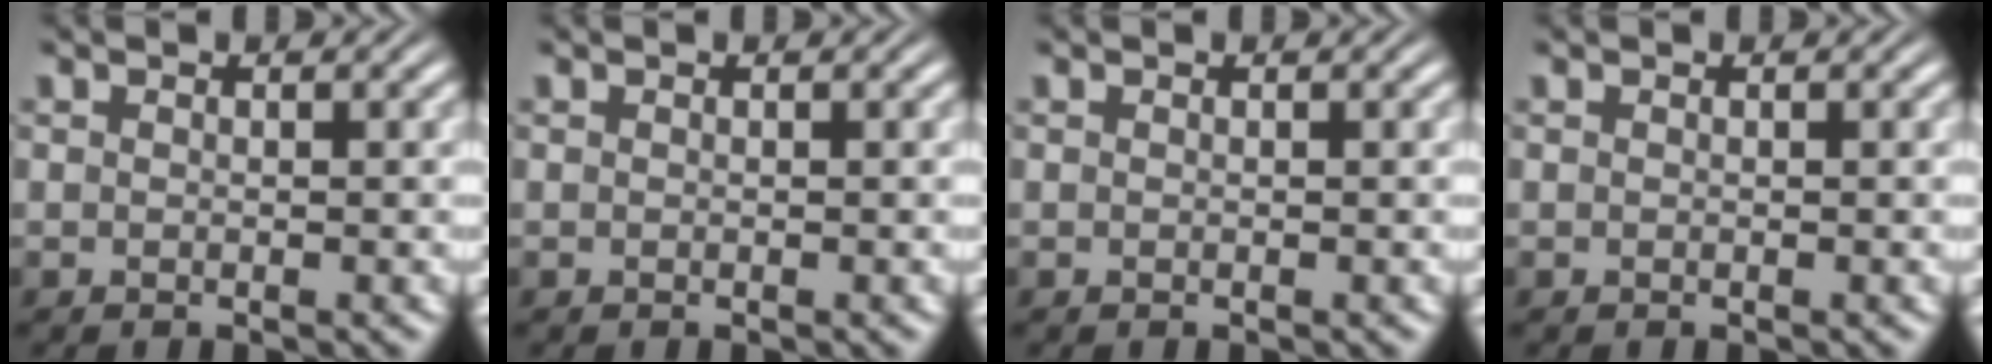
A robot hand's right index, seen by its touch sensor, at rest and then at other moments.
{"total": 0.0}
{"total": 0.0}
{"total": 0.0}